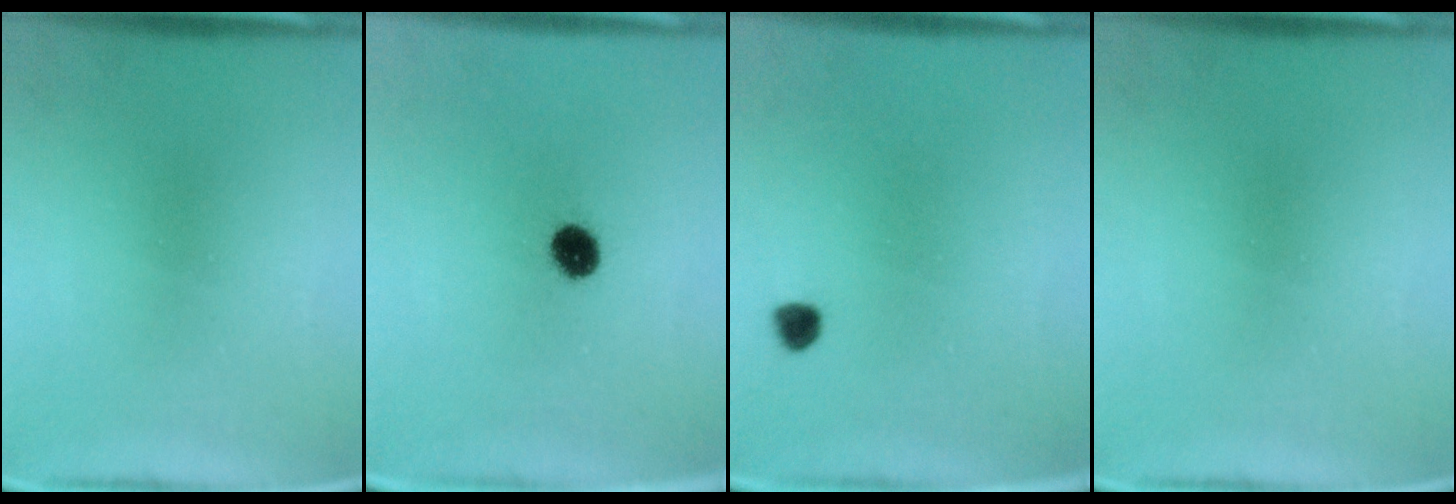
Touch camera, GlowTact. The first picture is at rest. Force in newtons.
{"total": 5.6}
{"total": 1.8}
{"total": 0.0}